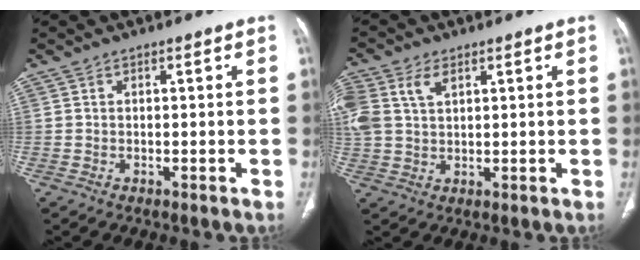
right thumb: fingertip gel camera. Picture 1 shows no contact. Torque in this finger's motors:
{"motor_torque": [0.10, 0.09, 0.03, 0.40, 0.15]}